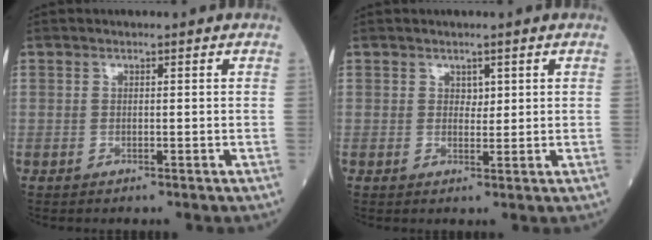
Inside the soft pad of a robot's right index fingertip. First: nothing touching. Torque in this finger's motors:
{"motor_torque": [-0.13, 0.03, -0.05, 0.00]}